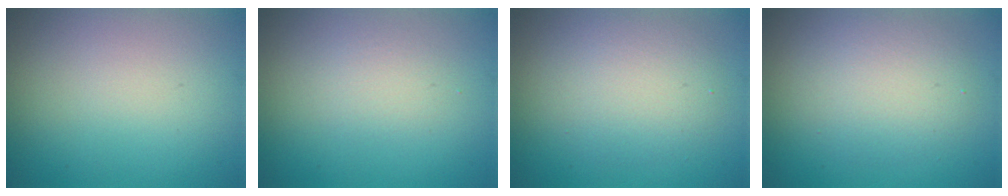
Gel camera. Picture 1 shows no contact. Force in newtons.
{"total": 1.5, "press": 1.5, "slide": 0.1}
{"total": 3.9, "press": 3.9, "slide": 0.1}
{"total": 3.9, "press": 3.9, "slide": 0.1}